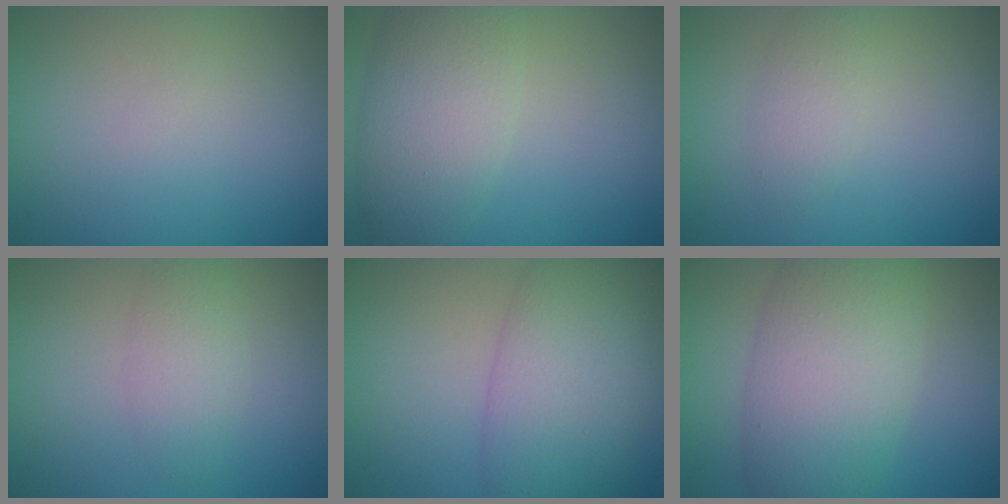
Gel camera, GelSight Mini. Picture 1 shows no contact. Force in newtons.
{"total": 5.8, "press": 5.8, "slide": 0.3}
{"total": 1.7, "press": 1.7, "slide": 0.0}
{"total": 2.3, "press": 2.3, "slide": 0.1}
{"total": 8.4, "press": 8.4, "slide": 0.2}
{"total": 8.0, "press": 8.0, "slide": 0.6}